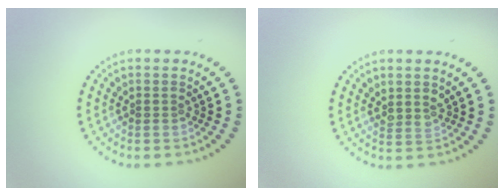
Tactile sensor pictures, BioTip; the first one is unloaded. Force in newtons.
{"total": 1.2, "press": 0.9, "slide": 0.8}